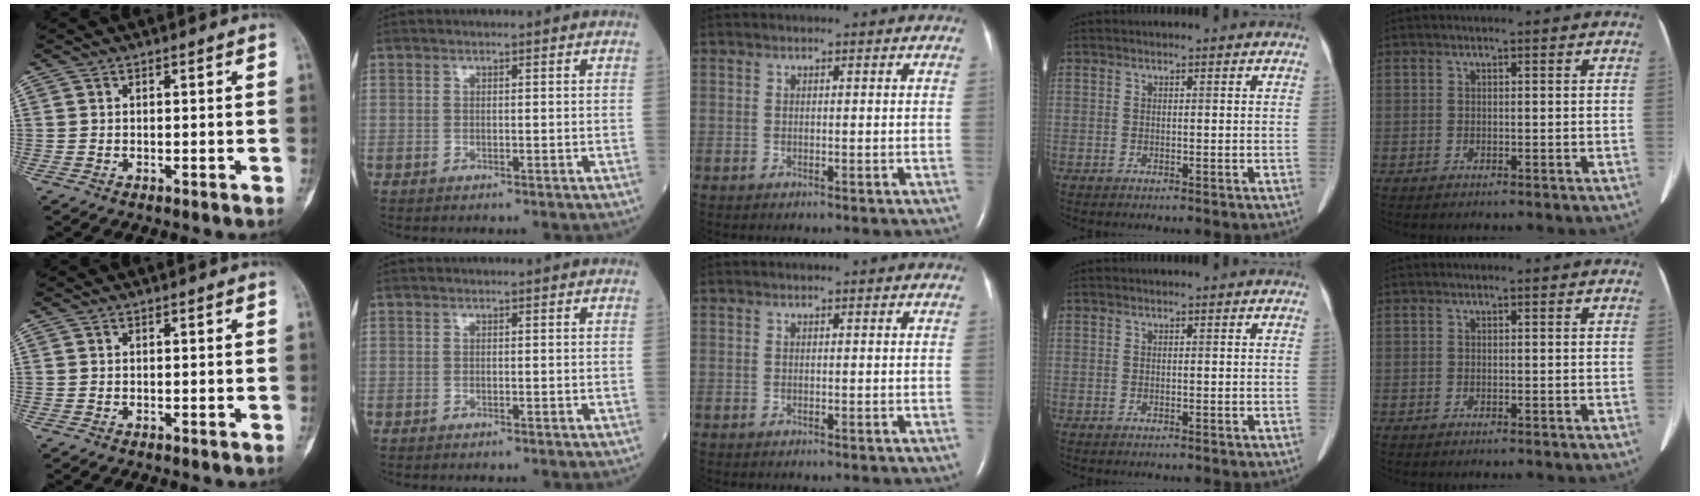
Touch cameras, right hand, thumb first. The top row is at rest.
{}